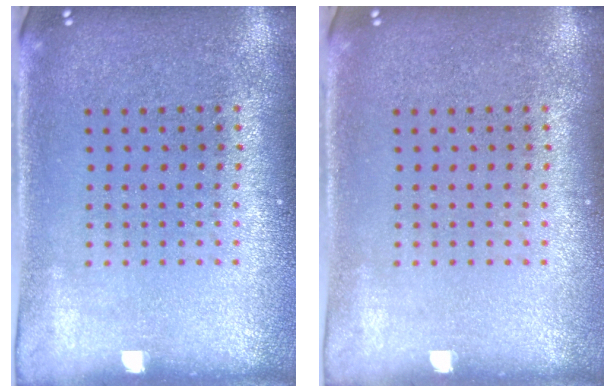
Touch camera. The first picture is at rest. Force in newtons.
{"total": 0.0}